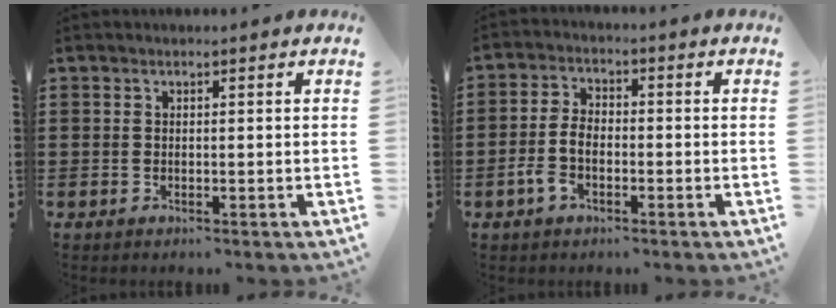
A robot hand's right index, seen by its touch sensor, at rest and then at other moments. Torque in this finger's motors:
{"motor_torque": [2.14, 0.00, 0.35, 0.12]}